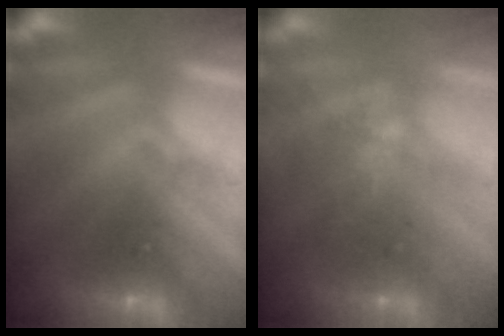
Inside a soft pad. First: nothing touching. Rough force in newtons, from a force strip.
{"total": 2.8}